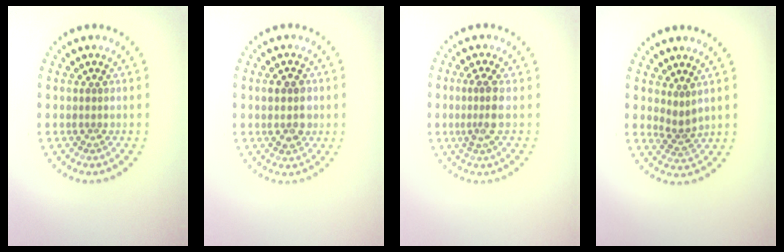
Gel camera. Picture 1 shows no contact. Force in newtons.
{"total": 2.9, "press": 2.8, "slide": 0.2}
{"total": 2.1, "press": 1.8, "slide": 1.1}
{"total": 1.8, "press": 1.2, "slide": 1.4}